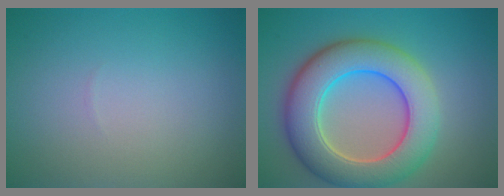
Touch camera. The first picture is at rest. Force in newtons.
{"total": 9.1, "press": 9.1, "slide": 0.2}